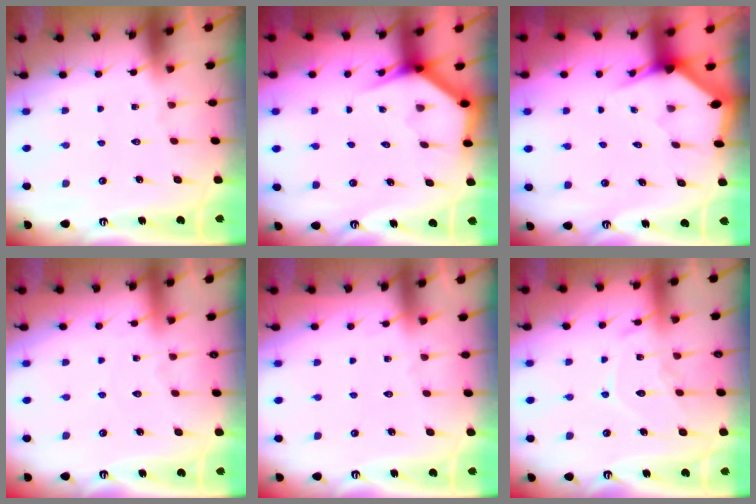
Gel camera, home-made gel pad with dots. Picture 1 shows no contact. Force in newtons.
{"total": 3.4, "press": 3.4, "slide": 0.2}
{"total": 2.8, "press": 2.8, "slide": 0.1}
{"total": 3.4, "press": 3.3, "slide": 0.4}
{"total": 2.6, "press": 2.6, "slide": 0.4}
{"total": 11.5, "press": 11.4, "slide": 1.1}